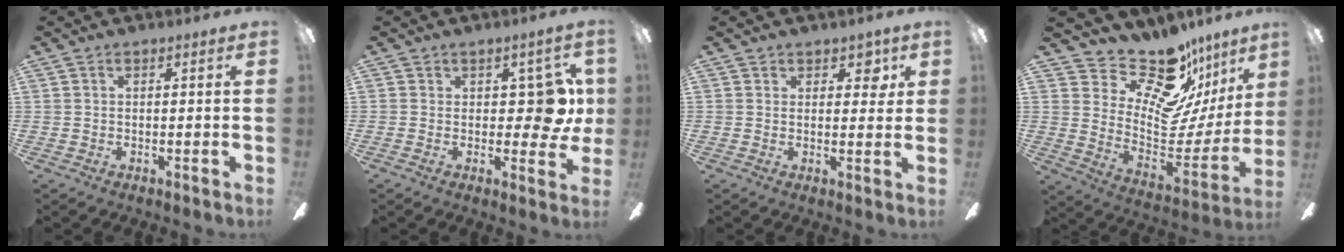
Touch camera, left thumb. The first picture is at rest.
{"total": 8.9, "force": [0.8, 4.8, 7.4], "torque": [-0.090, 0.001, 0.014]}
{"total": 4.1, "force": [2.3, 2.5, 2.2], "torque": [-0.018, -0.002, 0.036]}
{"total": 17.8, "force": [14.9, 7.4, 6.4], "torque": [-0.089, -0.146, 0.260]}